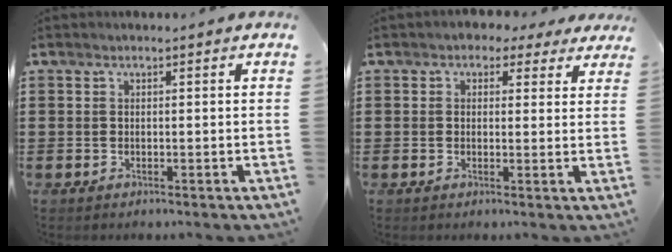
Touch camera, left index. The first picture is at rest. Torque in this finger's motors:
{"motor_torque": [1.10, -1.04, 0.34, 0.04]}